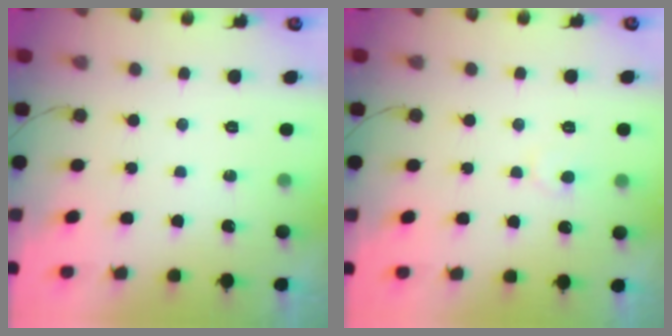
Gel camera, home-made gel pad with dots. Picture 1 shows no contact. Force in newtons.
{"total": 5.6, "press": 5.6, "slide": 0.6}